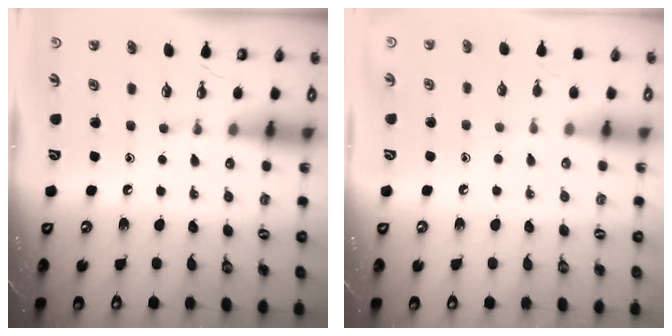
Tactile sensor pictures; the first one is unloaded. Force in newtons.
{"total": 5.4, "press": 5.3, "slide": 0.5}